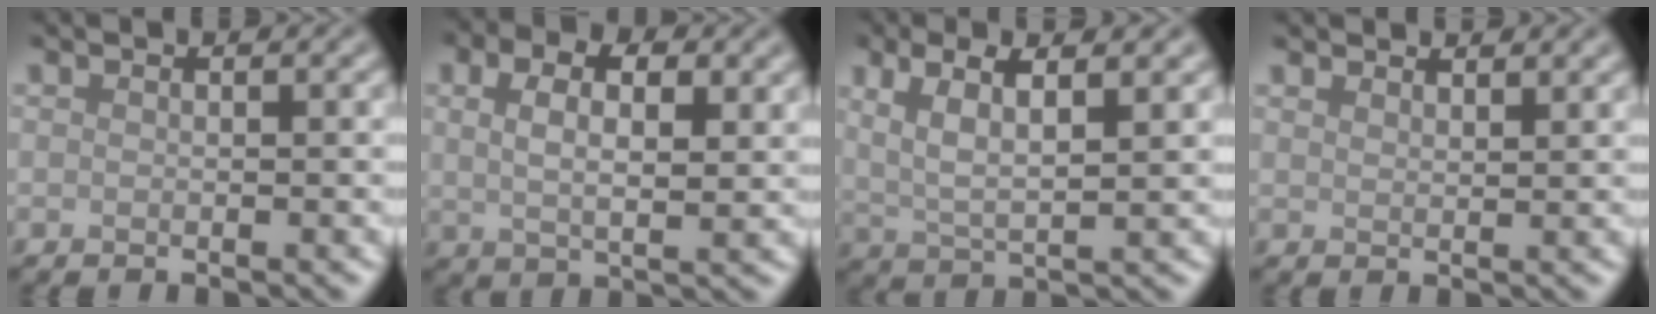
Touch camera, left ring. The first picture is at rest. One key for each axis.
{"total": 6.2, "fx": 2.3, "fy": 3.4, "fz": 4.7, "tx": -0.085, "ty": 0.001, "tz": 0.030}
{"total": 4.9, "fx": 2.1, "fy": 1.3, "fz": 4.2, "tx": -0.083, "ty": 0.000, "tz": 0.042}
{"total": 2.4, "fx": 2.3, "fy": 0.4, "fz": 0.5, "tx": -0.012, "ty": 0.003, "tz": 0.034}